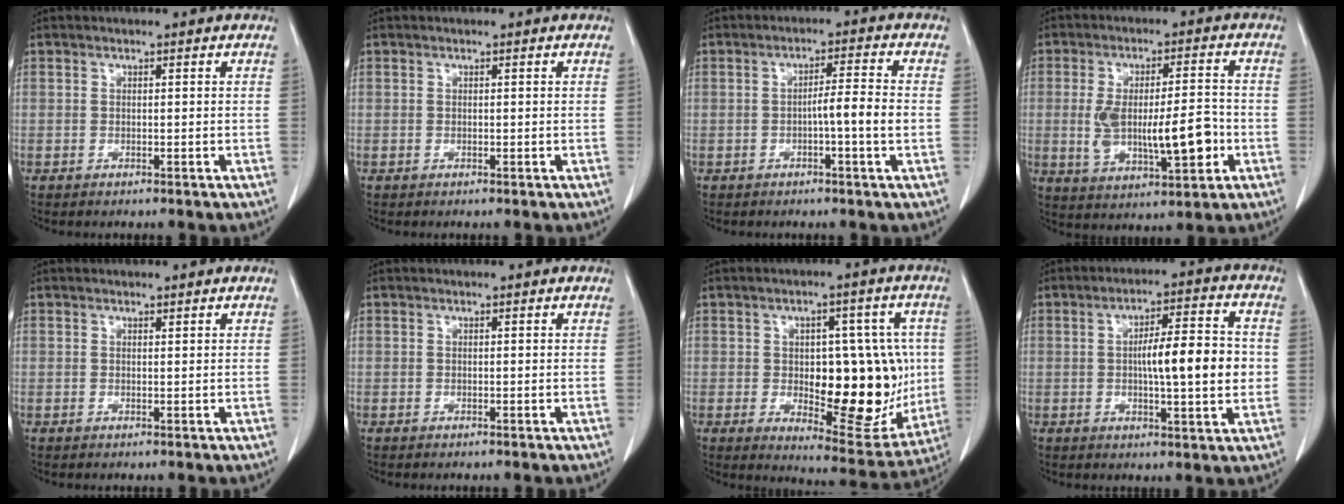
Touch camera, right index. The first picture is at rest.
{"total": 0.0}
{"total": 4.8, "force": [-1.0, -0.4, 4.6], "torque": [-0.071, 0.005, -0.018]}
{"total": 12.0, "force": [-1.7, 3.5, 11.3], "torque": [-0.198, 0.006, -0.014]}
{"total": 0.0}
{"total": 0.0}
{"total": 16.5, "force": [-0.9, 7.3, 14.8], "torque": [-0.177, 0.007, 0.008]}
{"total": 10.7, "force": [-0.1, 1.8, 10.6], "torque": [-0.163, 0.013, -0.003]}